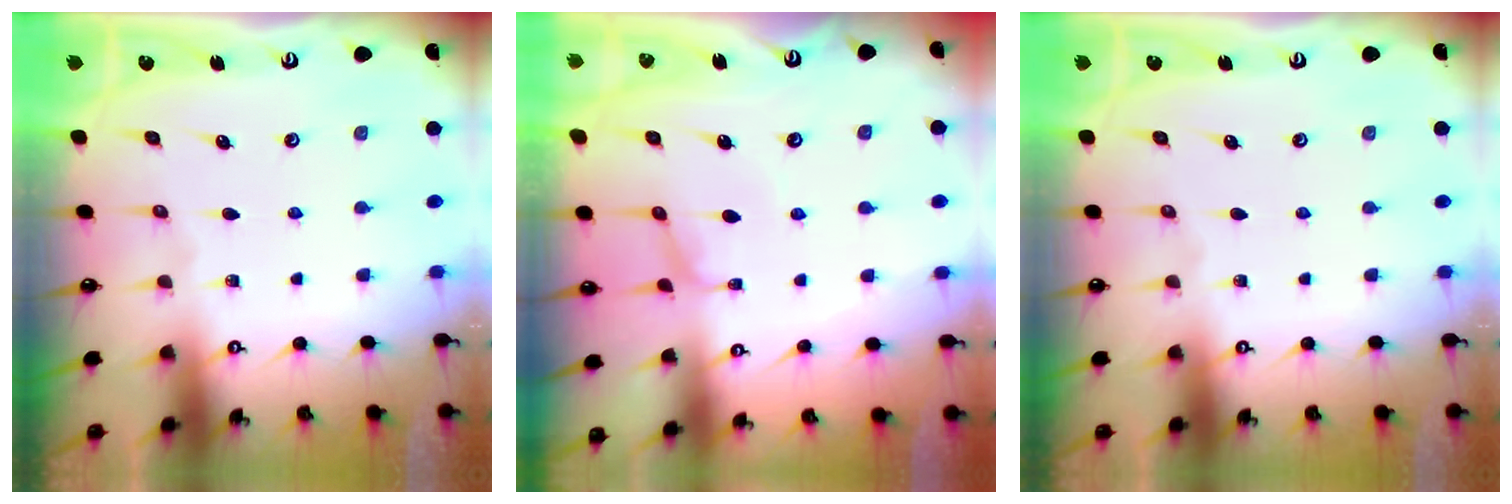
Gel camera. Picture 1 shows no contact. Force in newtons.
{"total": 0.6, "press": 0.4, "slide": 0.5}
{"total": 0.0}